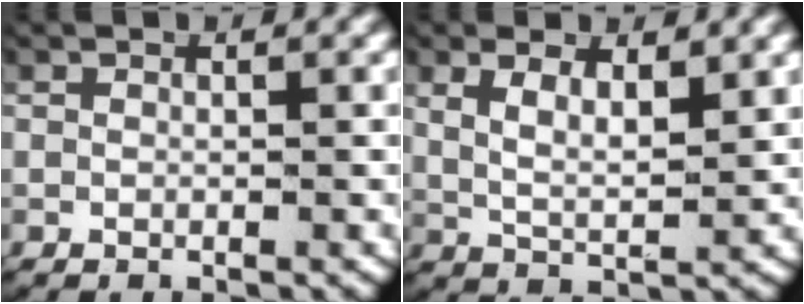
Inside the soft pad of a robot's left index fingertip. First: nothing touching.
{"total": 3.9, "force": [1.4, 2.1, 3.0], "torque": [-0.058, -0.009, 0.026]}